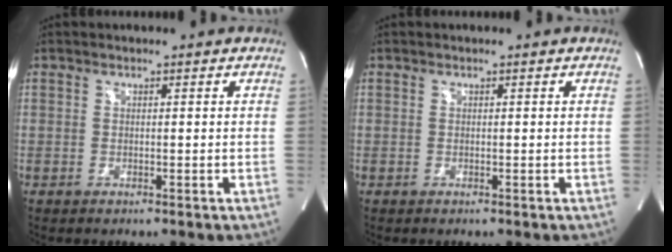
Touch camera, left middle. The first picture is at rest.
{"total": 0.0}